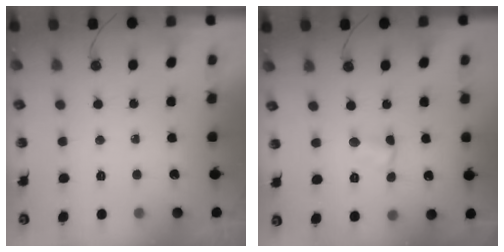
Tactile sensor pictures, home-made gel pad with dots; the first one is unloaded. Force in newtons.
{"total": 1.9, "press": 1.9, "slide": 0.3}